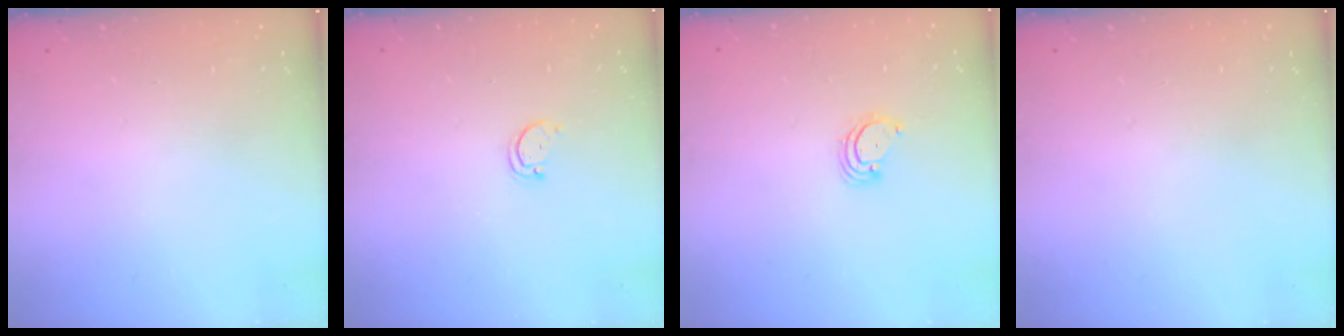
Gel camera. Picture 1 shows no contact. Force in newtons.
{"total": 2.6, "press": 2.5, "slide": 0.4}
{"total": 2.9, "press": 2.9, "slide": 0.3}
{"total": 0.0}